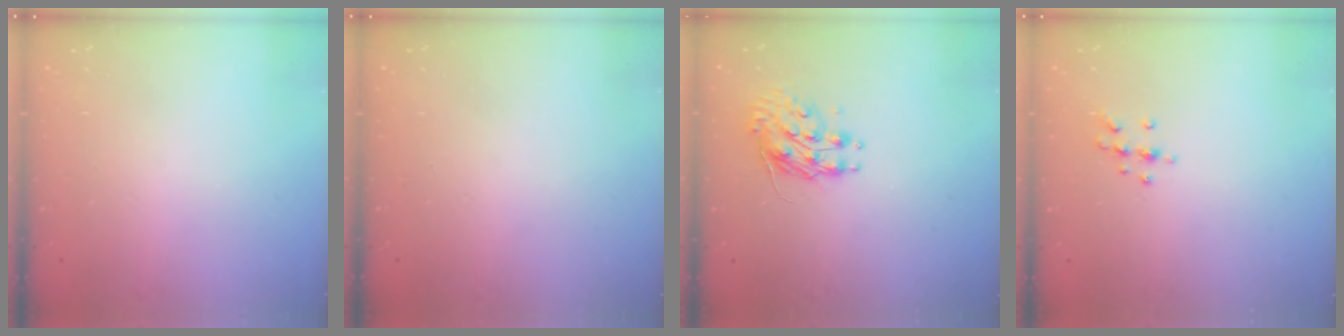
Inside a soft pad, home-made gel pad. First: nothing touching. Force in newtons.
{"total": 0.0}
{"total": 8.9, "press": 8.9, "slide": 0.3}
{"total": 7.1, "press": 7.0, "slide": 1.3}